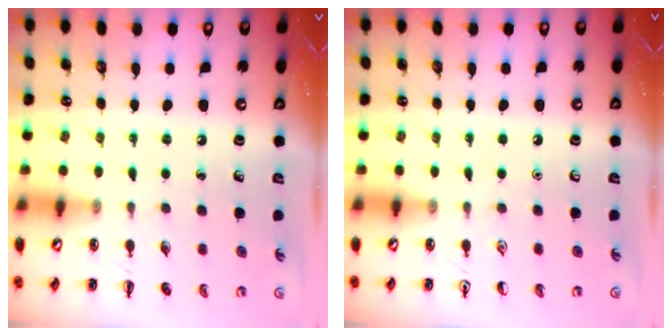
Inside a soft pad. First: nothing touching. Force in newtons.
{"total": 0.0}